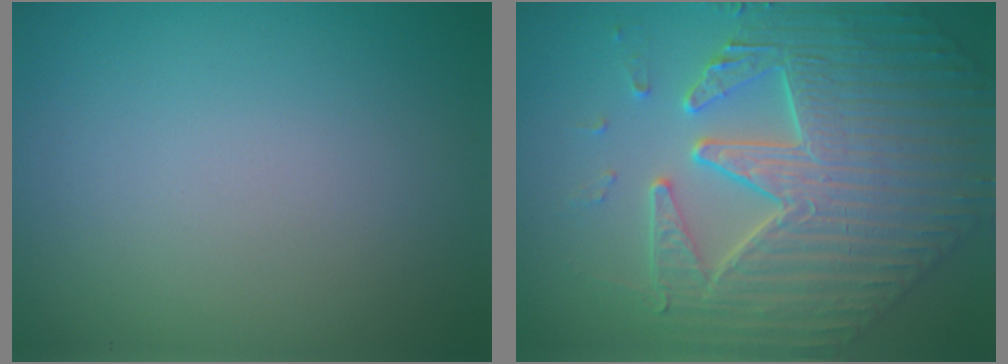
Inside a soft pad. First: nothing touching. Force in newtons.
{"total": 6.8, "press": 5.9, "slide": 3.4}